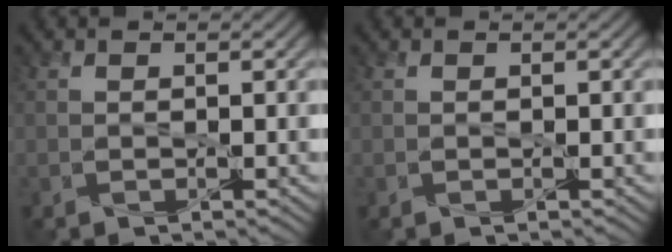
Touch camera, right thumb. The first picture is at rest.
{"total": 0.0}